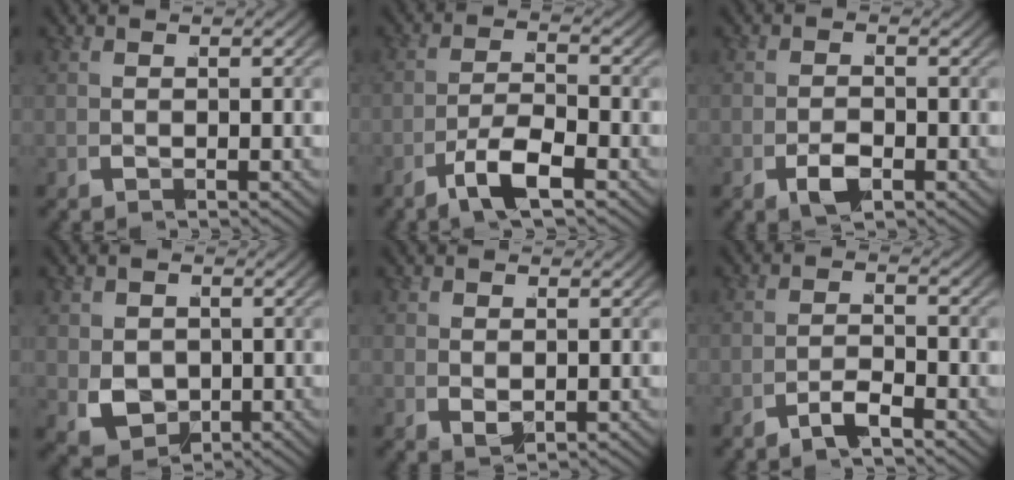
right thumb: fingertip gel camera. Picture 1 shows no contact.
{"total": 3.7, "force": [-2.6, 1.2, 2.3], "torque": [-0.048, -0.009, -0.053]}
{"total": 2.2, "force": [-1.5, 1.3, 1.0], "torque": [-0.016, -0.016, -0.029]}
{"total": 6.0, "force": [-1.2, 5.0, 3.1], "torque": [-0.092, -0.053, -0.006]}
{"total": 1.2, "force": [0.5, 0.8, 0.6], "torque": [-0.006, -0.010, 0.014]}
{"total": 2.2, "force": [-2.2, 0.0, 0.0], "torque": [0.004, 0.001, -0.050]}